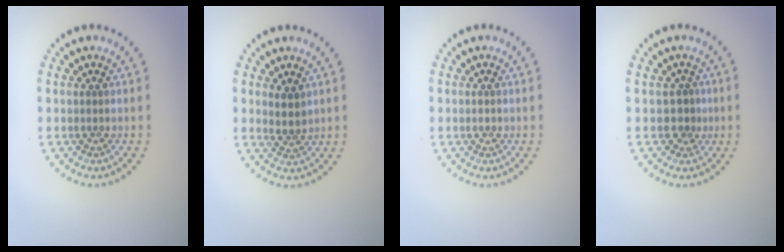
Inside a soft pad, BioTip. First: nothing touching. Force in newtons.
{"total": 1.9, "press": 1.7, "slide": 0.8}
{"total": 0.8, "press": 0.8, "slide": 0.2}
{"total": 1.7, "press": 1.4, "slide": 1.0}